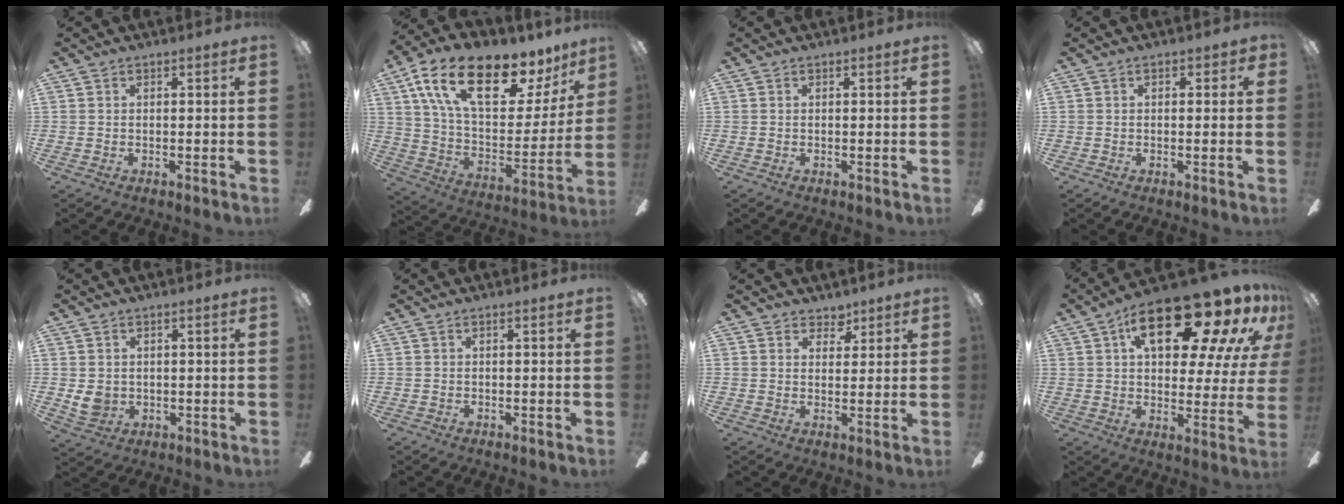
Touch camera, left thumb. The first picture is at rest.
{"total": 23.5, "force": [14.0, 10.6, 15.5], "torque": [-0.258, -0.067, 0.242]}
{"total": 0.0}
{"total": 1.2, "force": [0.3, 1.0, 0.7], "torque": [-0.006, 0.002, 0.002]}
{"total": 4.8, "force": [0.8, 4.3, 2.0], "torque": [-0.039, -0.002, 0.014]}
{"total": 0.0}
{"total": 4.1, "force": [3.1, 2.6, 0.5], "torque": [0.001, -0.018, 0.054]}
{"total": 23.0, "force": [13.4, 9.3, 16.1], "torque": [-0.233, -0.073, 0.215]}